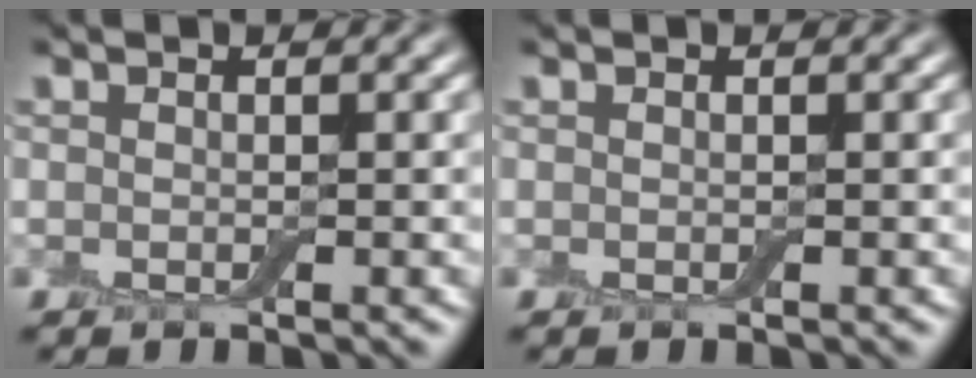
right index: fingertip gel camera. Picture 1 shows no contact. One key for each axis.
{"total": 0.0}